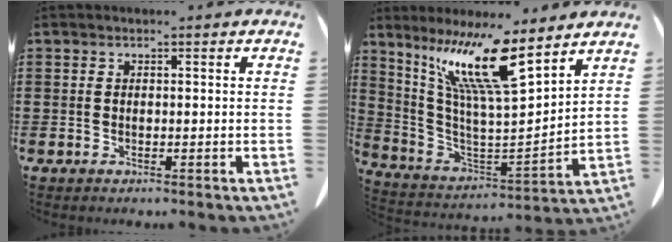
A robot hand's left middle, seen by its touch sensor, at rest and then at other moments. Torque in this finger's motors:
{"motor_torque": [2.14, 0.00, 1.05, 0.21]}